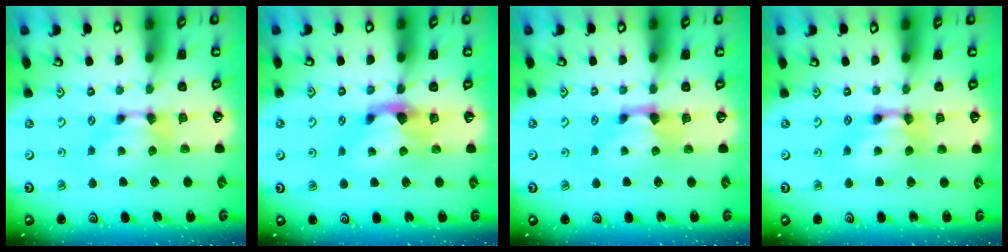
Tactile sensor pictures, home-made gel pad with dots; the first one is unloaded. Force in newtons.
{"total": 2.1, "press": 1.7, "slide": 1.2}
{"total": 0.7, "press": 0.2, "slide": 0.7}
{"total": 2.6, "press": 2.6, "slide": 0.2}